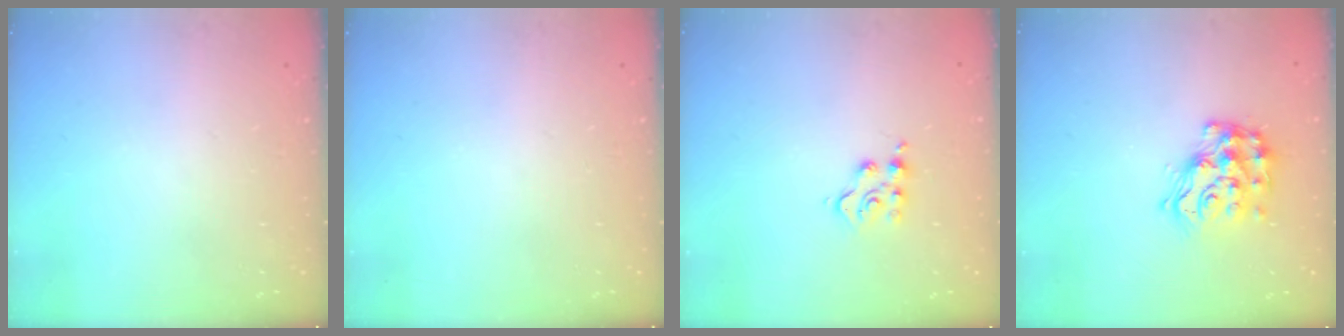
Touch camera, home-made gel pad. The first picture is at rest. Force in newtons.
{"total": 0.0}
{"total": 4.9, "press": 4.8, "slide": 0.5}
{"total": 14.9, "press": 14.8, "slide": 0.9}